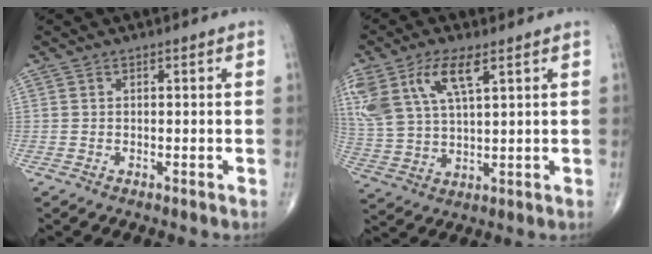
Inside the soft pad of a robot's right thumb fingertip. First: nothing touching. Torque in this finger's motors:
{"motor_torque": [0.06, 0.25, 1.20, 0.86, 0.20]}